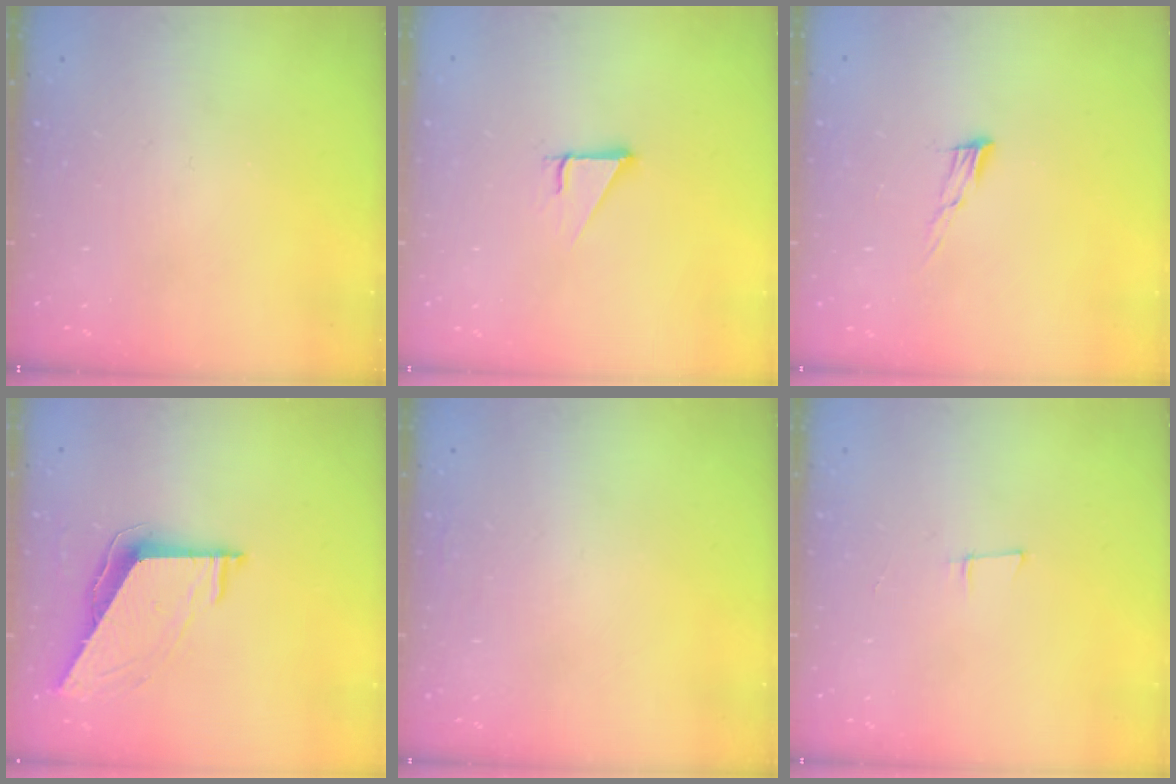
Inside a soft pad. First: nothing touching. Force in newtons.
{"total": 2.7, "press": 2.7, "slide": 0.3}
{"total": 6.9, "press": 6.7, "slide": 1.3}
{"total": 8.1, "press": 8.1, "slide": 0.5}
{"total": 1.4, "press": 1.3, "slide": 0.2}
{"total": 5.3, "press": 4.4, "slide": 3.0}